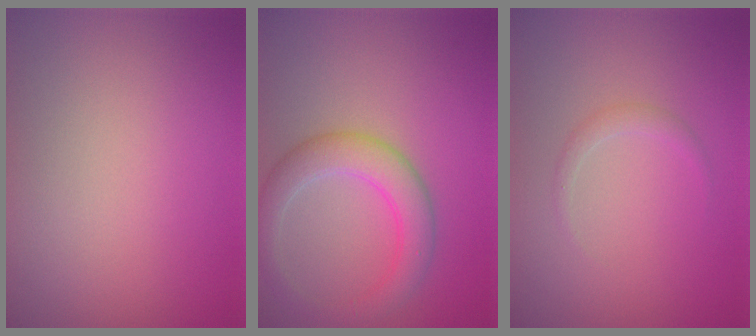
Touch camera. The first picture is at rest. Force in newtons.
{"total": 4.2, "press": 4.2, "slide": 0.1}
{"total": 1.0, "press": 1.0, "slide": 0.0}